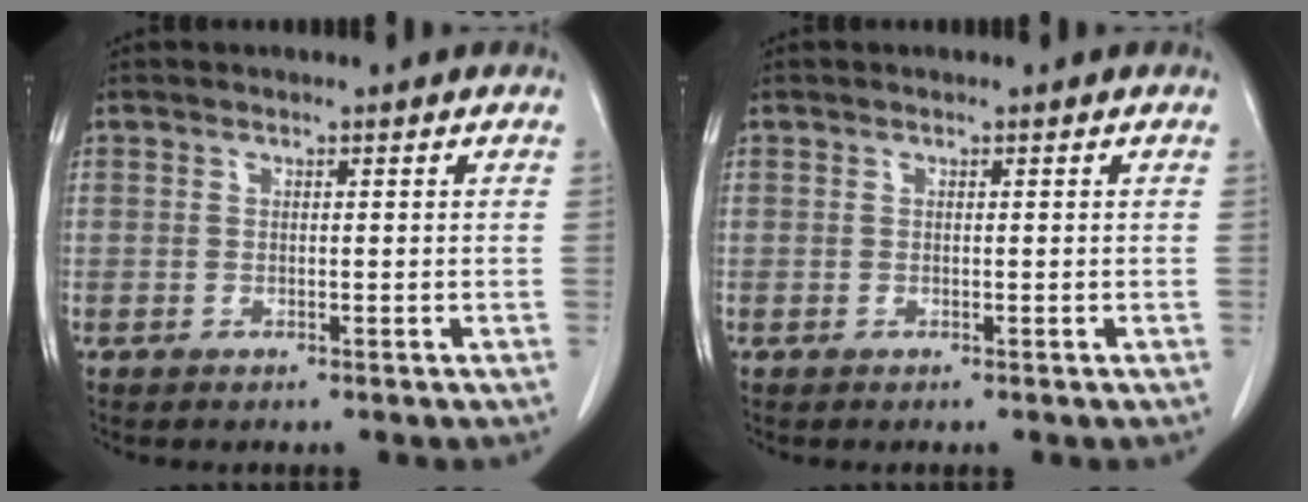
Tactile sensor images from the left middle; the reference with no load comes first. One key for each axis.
{"total": 0.0}